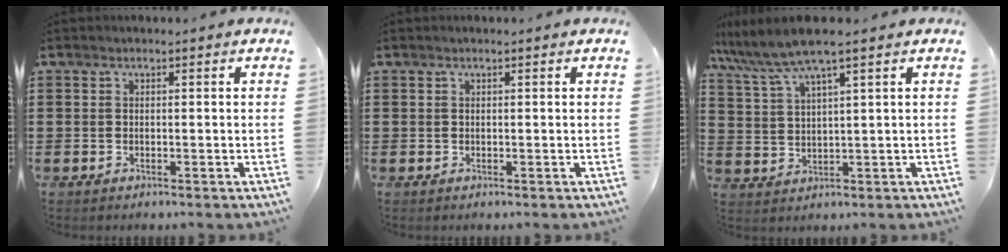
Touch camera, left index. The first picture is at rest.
{"total": 0.0}
{"total": 5.8, "force": [4.1, 0.6, 4.1], "torque": [-0.092, -0.009, 0.070]}